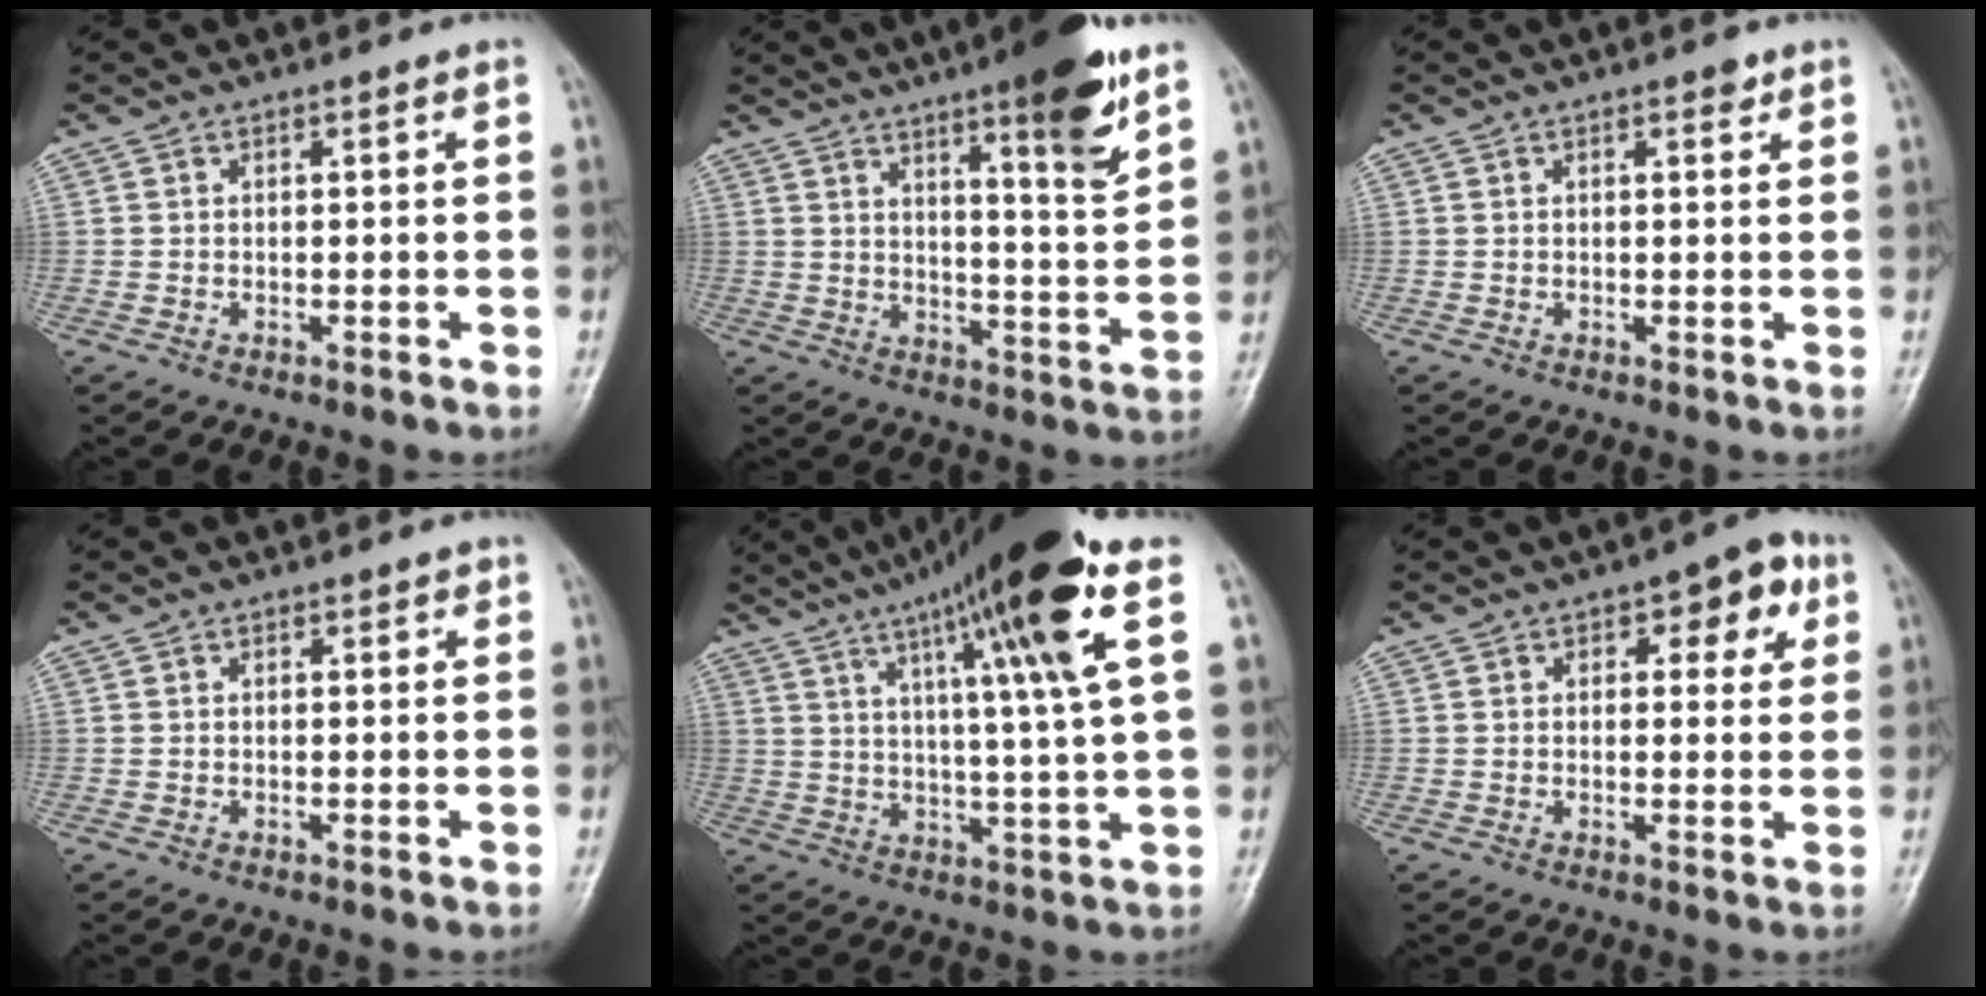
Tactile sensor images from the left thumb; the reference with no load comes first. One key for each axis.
{"total": 13.8, "fx": 8.4, "fy": 2.1, "fz": 10.7, "tx": -0.139, "ty": -0.051, "tz": 0.123}
{"total": 1.5, "fx": 0.9, "fy": 0.7, "fz": 1.0, "tx": -0.007, "ty": -0.002, "tz": 0.009}
{"total": 1.2, "fx": 0.6, "fy": 0.8, "fz": 0.7, "tx": 0.001, "ty": 0.000, "tz": 0.005}
{"total": 19.7, "fx": 9.5, "fy": 0.9, "fz": 17.2, "tx": -0.269, "ty": -0.011, "tz": 0.148}
{"total": 8.1, "fx": 3.2, "fy": 4.1, "fz": 6.2, "tx": -0.038, "ty": -0.001, "tz": 0.032}